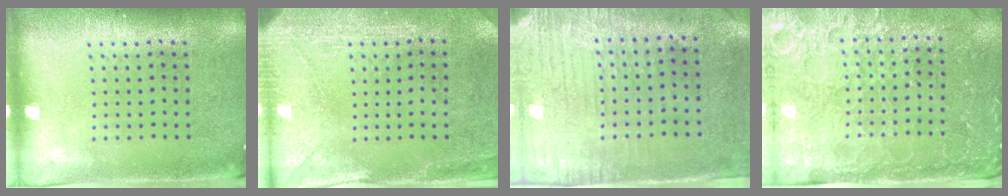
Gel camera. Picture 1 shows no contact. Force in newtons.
{"total": 3.0, "press": 2.6, "slide": 1.4}
{"total": 3.0, "press": 2.5, "slide": 1.7}
{"total": 4.2, "press": 4.0, "slide": 1.5}